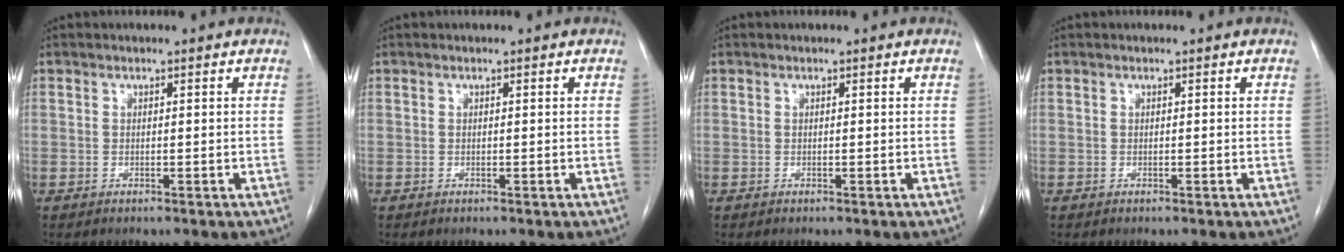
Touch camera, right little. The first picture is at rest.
{"total": 0.0}
{"total": 0.0}
{"total": 0.0}